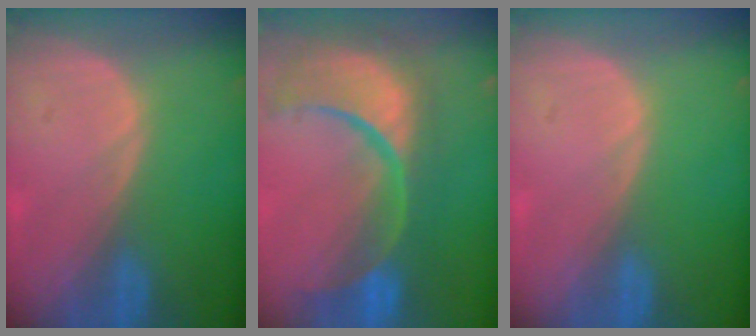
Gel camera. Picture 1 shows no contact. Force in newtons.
{"total": 14.0, "press": 11.2, "slide": 8.4}
{"total": 0.0}